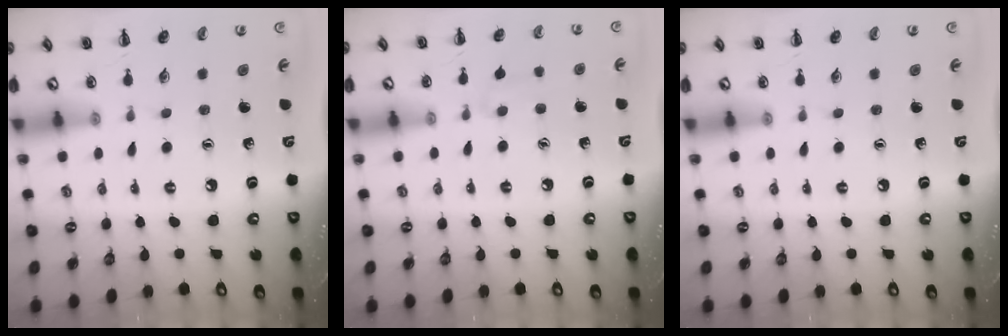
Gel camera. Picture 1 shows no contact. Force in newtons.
{"total": 4.5, "press": 4.2, "slide": 1.6}
{"total": 0.0}